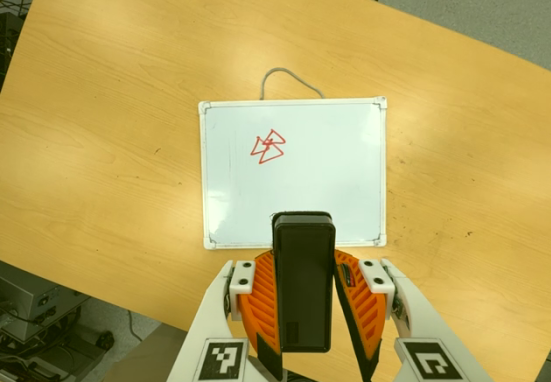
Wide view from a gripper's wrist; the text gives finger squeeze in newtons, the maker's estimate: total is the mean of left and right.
{"total": 5.2, "left": 4.3, "right": 6.1}